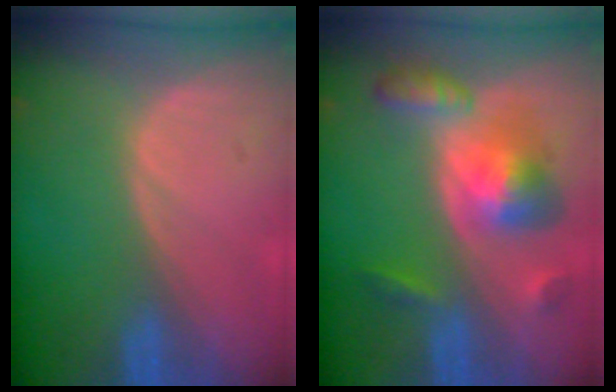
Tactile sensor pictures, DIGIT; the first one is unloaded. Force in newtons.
{"total": 8.3, "press": 8.2, "slide": 0.6}